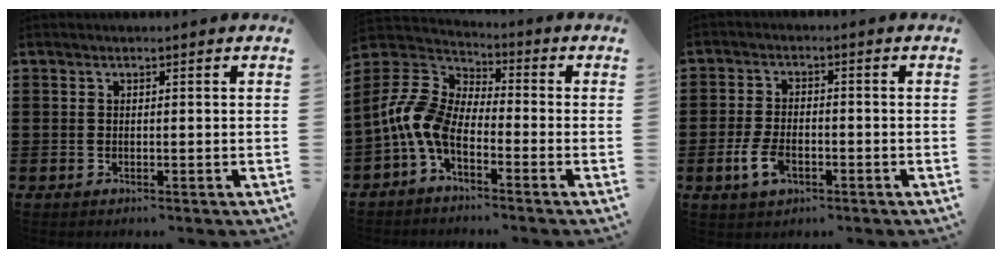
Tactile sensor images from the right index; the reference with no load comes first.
{"total": 8.6, "force": [-3.4, 4.6, 6.4], "torque": [-0.182, -0.019, -0.079]}
{"total": 4.6, "force": [-1.7, 2.5, 3.6], "torque": [-0.080, -0.003, -0.032]}